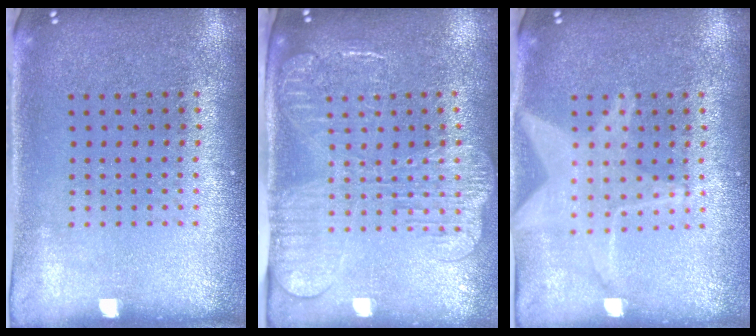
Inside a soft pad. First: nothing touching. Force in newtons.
{"total": 2.4, "press": 2.0, "slide": 1.4}
{"total": 2.8, "press": 2.8, "slide": 0.3}